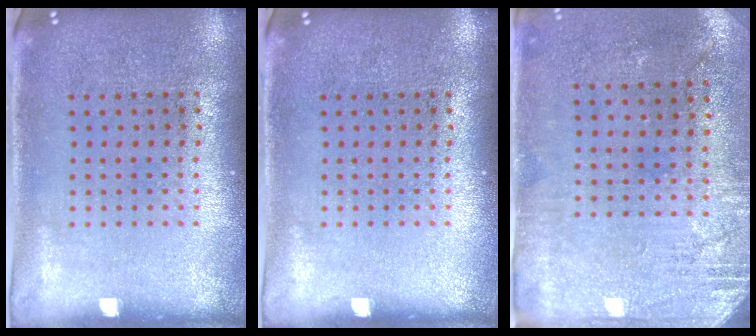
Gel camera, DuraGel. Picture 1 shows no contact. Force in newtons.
{"total": 0.0}
{"total": 2.8, "press": 2.4, "slide": 1.5}